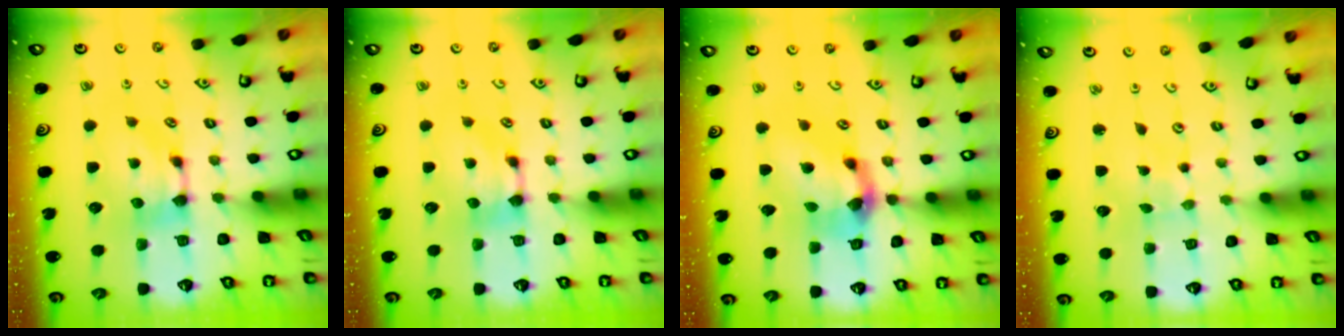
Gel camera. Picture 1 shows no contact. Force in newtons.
{"total": 0.0}
{"total": 6.5, "press": 6.0, "slide": 2.3}
{"total": 5.0, "press": 5.0, "slide": 0.3}